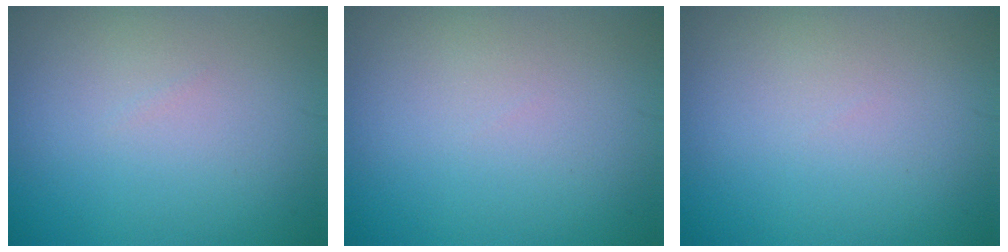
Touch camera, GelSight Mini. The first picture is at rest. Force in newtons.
{"total": 0.0}
{"total": 0.0}